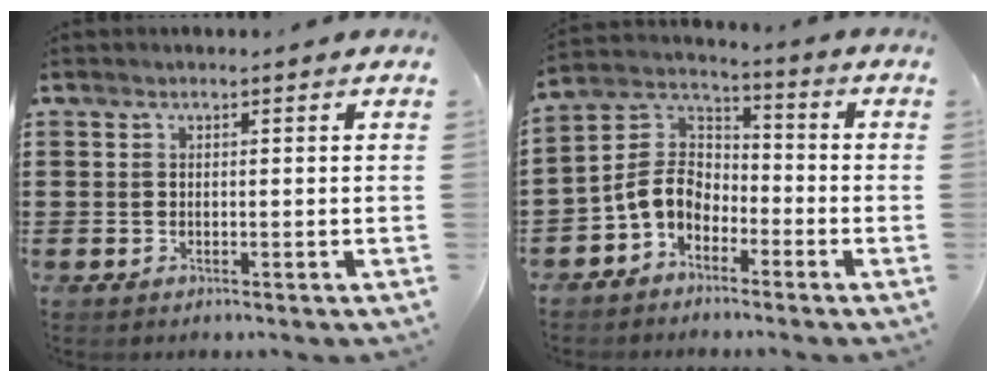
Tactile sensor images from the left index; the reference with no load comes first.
{"total": 6.5, "force": [-3.2, 4.7, 3.0], "torque": [-0.092, 0.005, -0.073]}